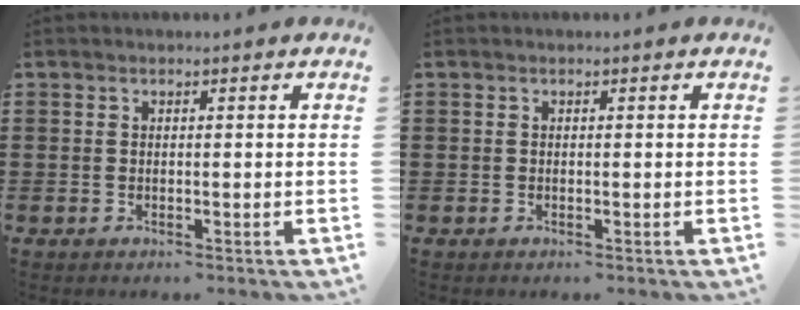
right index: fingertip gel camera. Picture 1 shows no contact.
{"total": 0.0}